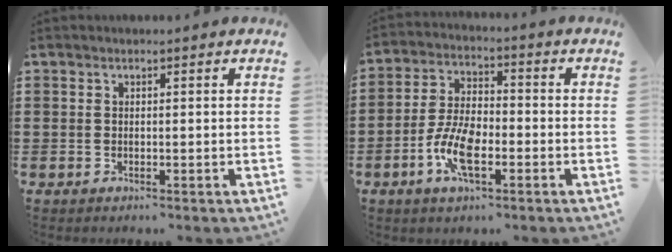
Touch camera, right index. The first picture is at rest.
{"total": 8.1, "force": [-3.0, 3.6, 6.6], "torque": [-0.151, -0.002, -0.060]}